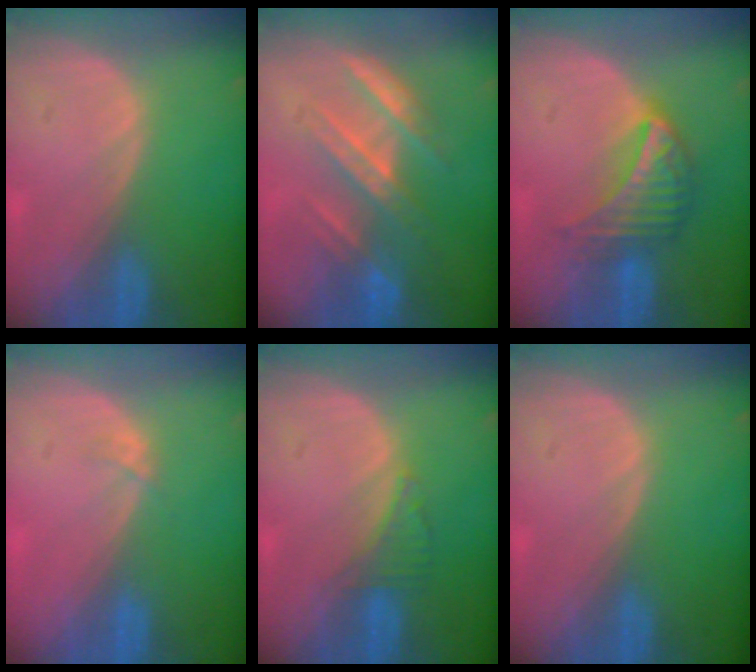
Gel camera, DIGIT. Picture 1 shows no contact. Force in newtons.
{"total": 7.1, "press": 6.8, "slide": 1.9}
{"total": 7.5, "press": 6.6, "slide": 3.6}
{"total": 1.2, "press": 0.9, "slide": 0.7}
{"total": 2.5, "press": 2.5, "slide": 0.2}
{"total": 0.0}